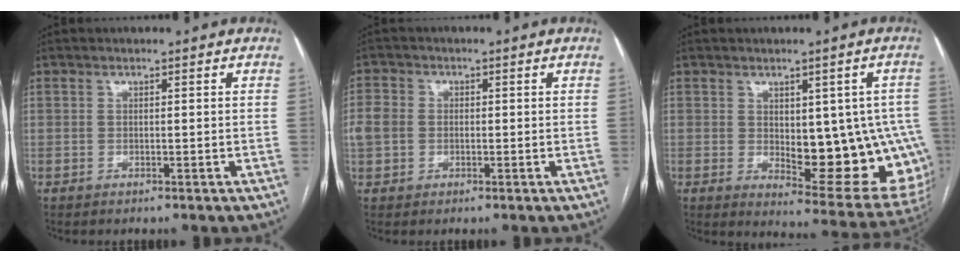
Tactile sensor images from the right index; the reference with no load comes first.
{"total": 4.1, "force": [-0.1, 3.6, 2.0], "torque": [-0.055, 0.015, -0.002]}
{"total": 16.6, "force": [-1.3, 6.6, 15.2], "torque": [-0.133, 0.007, 0.008]}